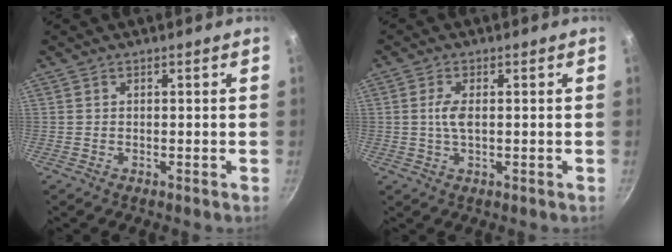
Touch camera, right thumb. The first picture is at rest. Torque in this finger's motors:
{"motor_torque": [0.36, 0.58, 0.39, 0.23, 0.22]}